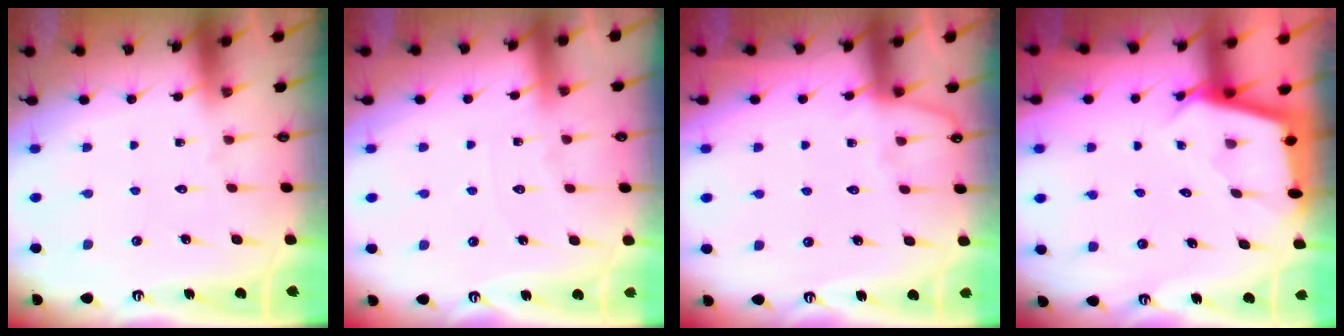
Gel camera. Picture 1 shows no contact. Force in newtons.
{"total": 4.0, "press": 3.9, "slide": 0.6}
{"total": 3.4, "press": 3.4, "slide": 0.5}
{"total": 2.5, "press": 2.5, "slide": 0.1}